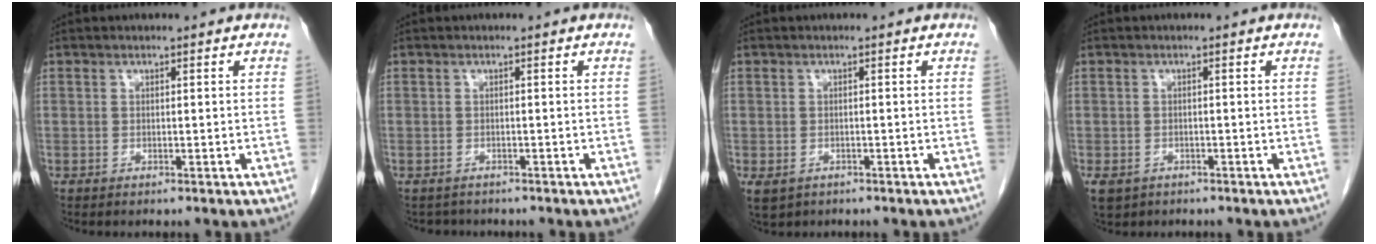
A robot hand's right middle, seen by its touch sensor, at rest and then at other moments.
{"total": 1.7, "force": [-1.5, 0.8, -0.1], "torque": [-0.002, -0.001, -0.022]}
{"total": 2.5, "force": [-1.4, 1.7, 1.1], "torque": [-0.025, -0.004, -0.016]}
{"total": 5.2, "force": [-3.0, 3.8, 1.7], "torque": [-0.040, -0.004, -0.044]}